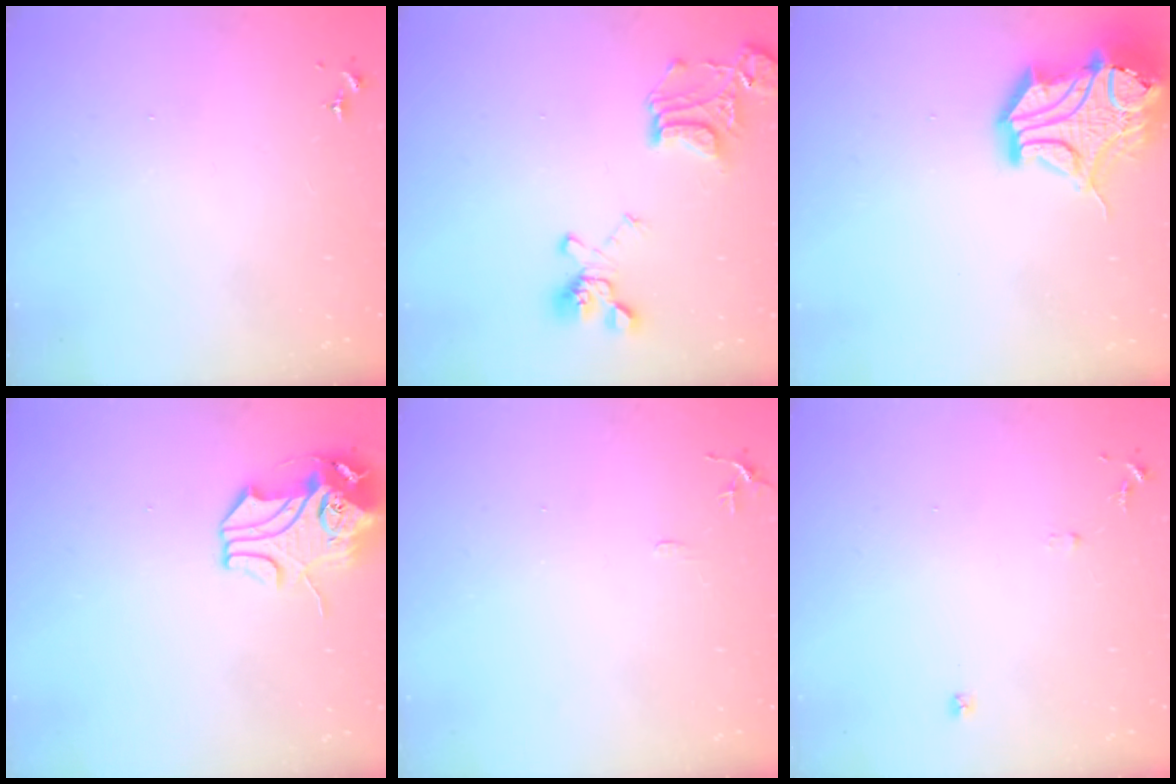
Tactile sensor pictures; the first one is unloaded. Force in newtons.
{"total": 18.3, "press": 18.2, "slide": 1.7}
{"total": 19.2, "press": 19.0, "slide": 3.0}
{"total": 10.3, "press": 10.2, "slide": 1.7}
{"total": 5.3, "press": 5.2, "slide": 0.6}
{"total": 5.6, "press": 5.5, "slide": 0.6}